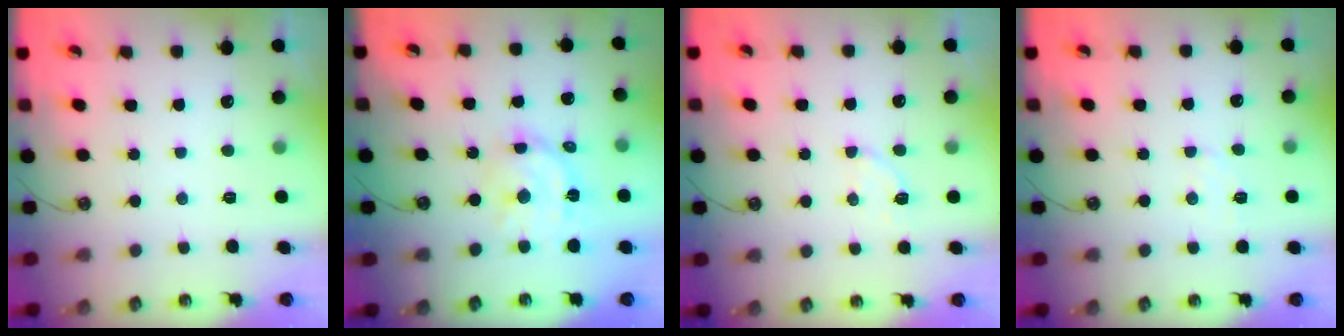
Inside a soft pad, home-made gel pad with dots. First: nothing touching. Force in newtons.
{"total": 13.0, "press": 12.9, "slide": 1.0}
{"total": 2.8, "press": 2.5, "slide": 1.1}
{"total": 5.2, "press": 5.2, "slide": 0.8}